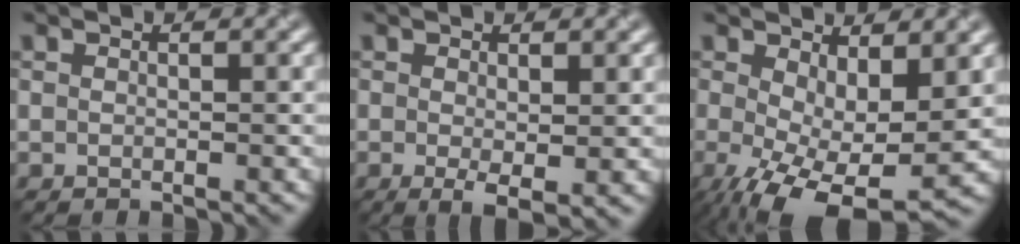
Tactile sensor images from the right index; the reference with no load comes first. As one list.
[{"total": 2.4, "force": [-0.2, 0.6, 2.3], "torque": [-0.040, -0.012, -0.003]}, {"total": 9.4, "force": [-1.7, 4.2, 8.2], "torque": [-0.151, -0.022, -0.018]}]